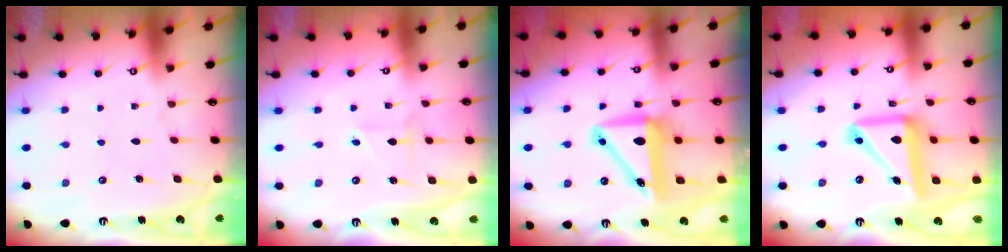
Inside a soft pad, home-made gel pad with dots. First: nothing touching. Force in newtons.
{"total": 3.0, "press": 2.8, "slide": 1.0}
{"total": 11.2, "press": 10.9, "slide": 2.3}
{"total": 15.3, "press": 15.3, "slide": 1.5}